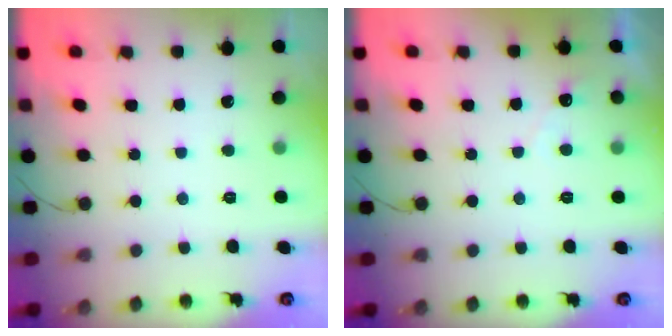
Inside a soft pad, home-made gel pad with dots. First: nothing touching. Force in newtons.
{"total": 2.7, "press": 2.7, "slide": 0.1}